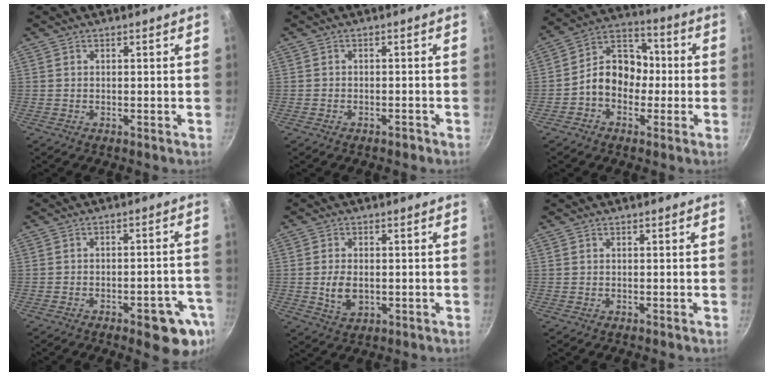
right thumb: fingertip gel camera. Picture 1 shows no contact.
{"total": 1.2, "force": [-0.9, 0.5, 0.4], "torque": [-0.007, 0.014, -0.009]}
{"total": 11.2, "force": [-1.7, 8.8, 6.7], "torque": [-0.063, 0.043, -0.051]}
{"total": 10.5, "force": [-5.1, 3.9, 8.3], "torque": [-0.064, 0.030, -0.058]}
{"total": 5.5, "force": [-0.4, 3.5, 4.2], "torque": [-0.074, -0.002, -0.002]}
{"total": 0.0}